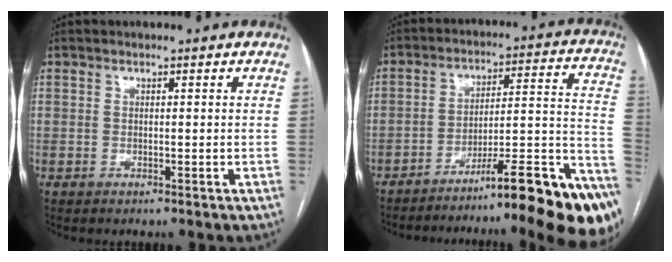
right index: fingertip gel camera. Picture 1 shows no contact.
{"total": 22.9, "force": [-17.2, 1.2, 15.1], "torque": [-0.115, 0.034, -0.247]}